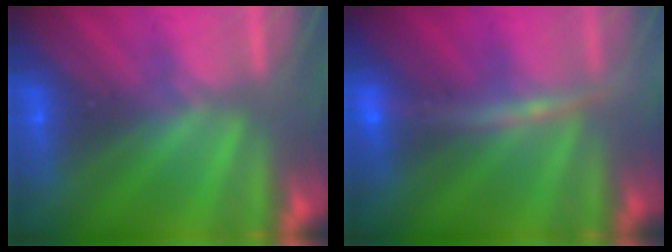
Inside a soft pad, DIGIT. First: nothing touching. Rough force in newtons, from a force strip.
{"total": 2.5}